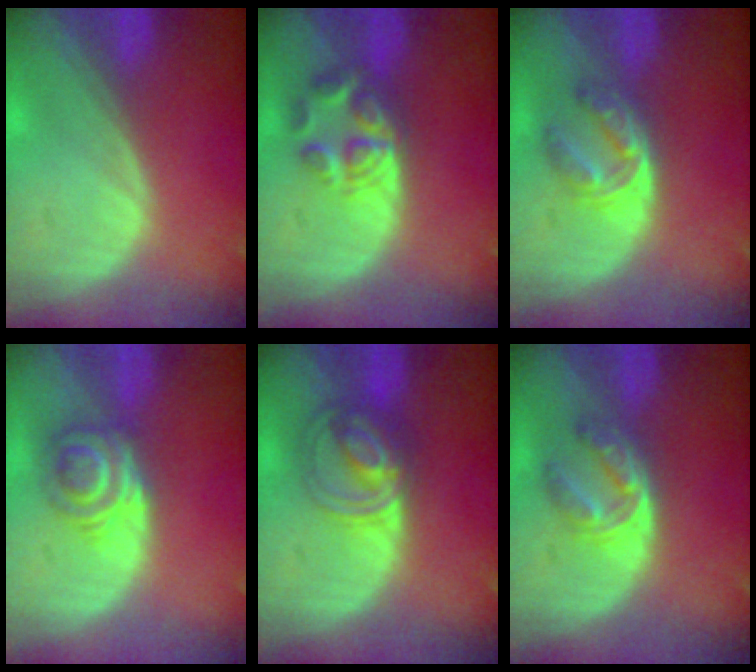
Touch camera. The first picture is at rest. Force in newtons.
{"total": 6.1, "press": 5.3, "slide": 3.0}
{"total": 6.0, "press": 4.8, "slide": 3.5}
{"total": 6.2, "press": 5.2, "slide": 3.3}
{"total": 5.8, "press": 5.7, "slide": 0.5}
{"total": 6.0, "press": 4.8, "slide": 3.5}